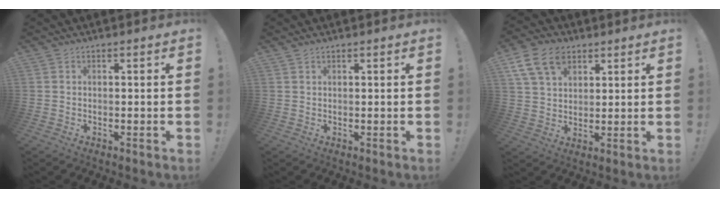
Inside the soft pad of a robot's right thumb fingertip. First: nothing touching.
{"total": 0.9, "force": [0.8, 0.3, 0.3], "torque": [-0.002, -0.002, 0.014]}
{"total": 12.6, "force": [6.8, 8.3, 6.5], "torque": [-0.104, -0.024, 0.131]}